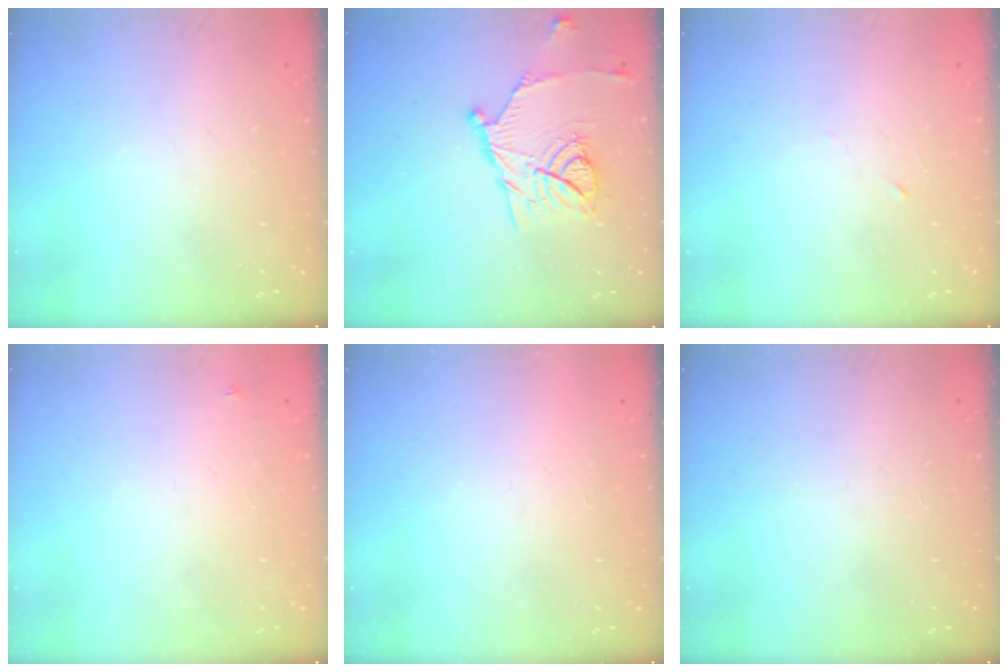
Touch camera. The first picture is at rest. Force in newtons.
{"total": 14.1, "press": 14.1, "slide": 0.2}
{"total": 2.7, "press": 2.5, "slide": 1.0}
{"total": 3.4, "press": 3.3, "slide": 0.4}
{"total": 1.5, "press": 1.5, "slide": 0.1}
{"total": 0.0}